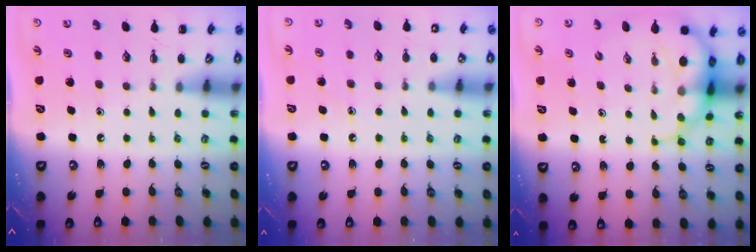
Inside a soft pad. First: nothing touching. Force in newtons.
{"total": 7.9, "press": 7.6, "slide": 2.2}
{"total": 7.6, "press": 7.3, "slide": 2.2}